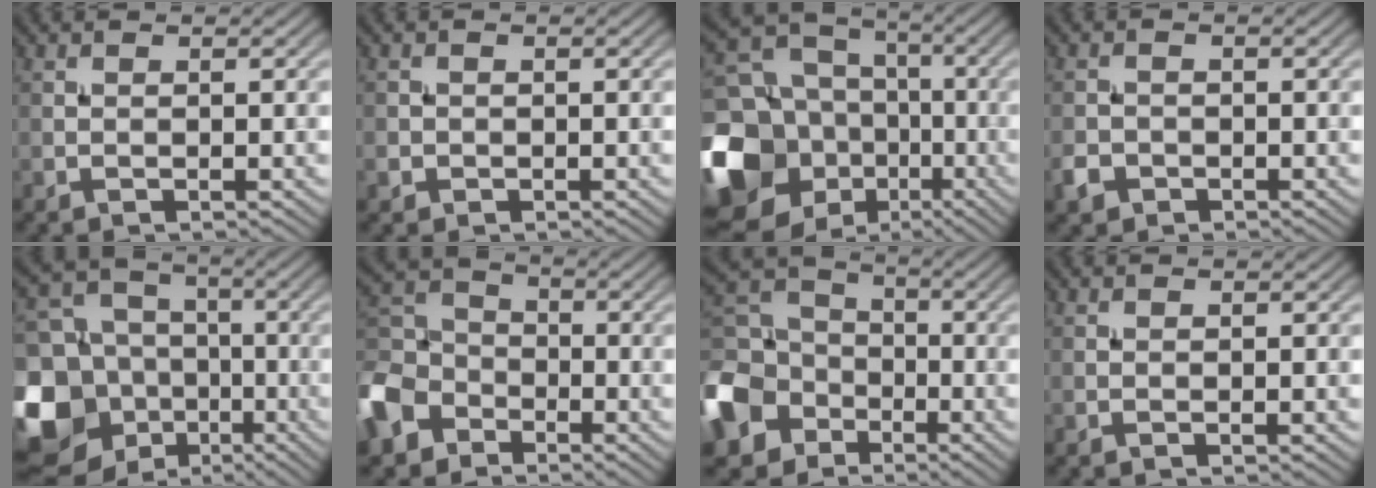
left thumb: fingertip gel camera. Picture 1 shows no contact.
{"total": 1.5, "force": [-0.4, 1.4, 0.2], "torque": [0.003, -0.005, -0.010]}
{"total": 19.5, "force": [-4.6, 16.4, 9.4], "torque": [-0.269, -0.022, -0.080]}
{"total": 2.2, "force": [-1.2, 1.7, 0.7], "torque": [-0.016, -0.003, -0.028]}
{"total": 16.9, "force": [-5.1, 14.0, 7.8], "torque": [-0.260, -0.013, -0.097]}
{"total": 10.5, "force": [-5.3, 7.8, 4.8], "torque": [-0.149, -0.016, -0.128]}
{"total": 14.5, "force": [-5.5, 11.6, 6.8], "torque": [-0.220, -0.034, -0.121]}
{"total": 0.0}